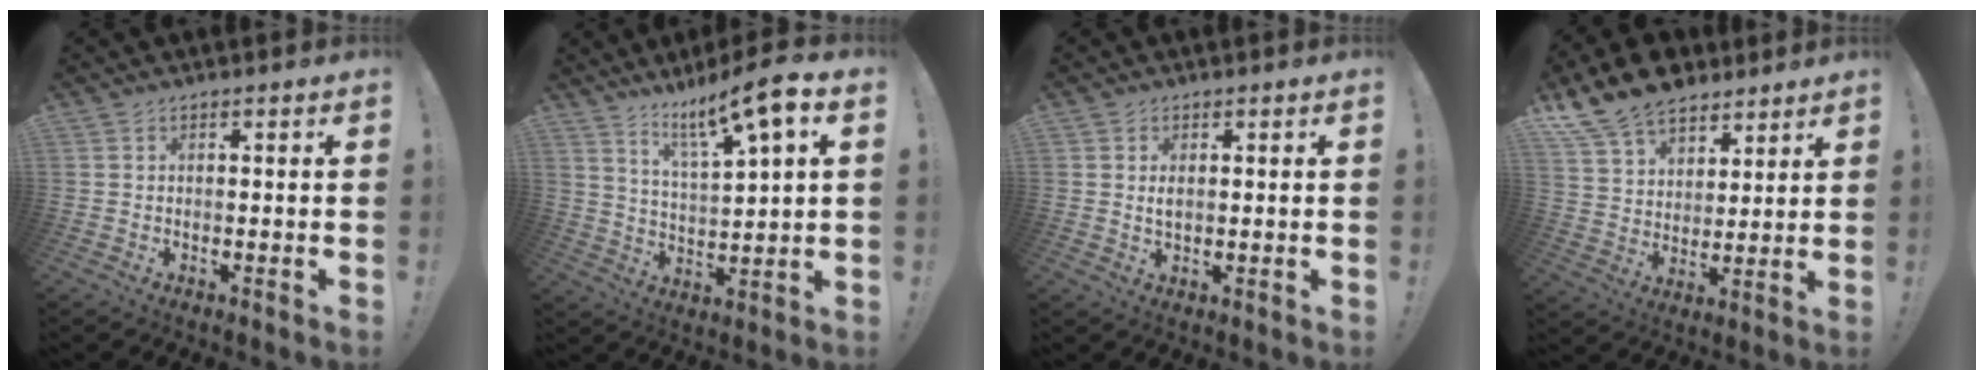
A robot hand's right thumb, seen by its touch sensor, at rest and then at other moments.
{"total": 11.7, "force": [7.6, 1.2, 8.9], "torque": [-0.150, -0.048, 0.116]}
{"total": 2.0, "force": [0.4, 1.4, 1.3], "torque": [-0.020, -0.001, 0.006]}
{"total": 14.3, "force": [10.9, 7.9, 4.6], "torque": [-0.087, -0.076, 0.209]}